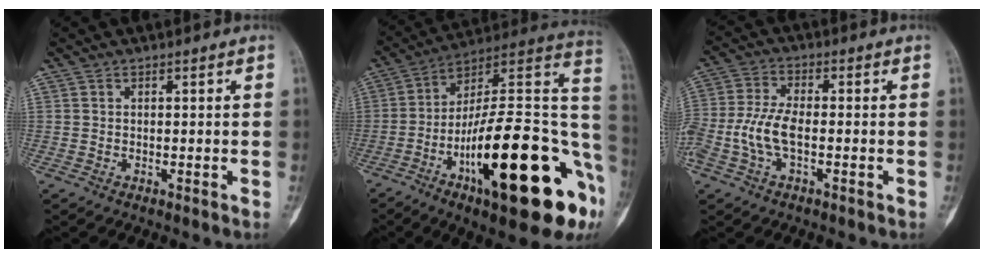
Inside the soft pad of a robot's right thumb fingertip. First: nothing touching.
{"total": 31.6, "force": [-10.0, 9.5, 28.4], "torque": [-0.360, 0.044, -0.148]}
{"total": 7.9, "force": [-1.8, 3.6, 6.8], "torque": [-0.166, 0.021, -0.040]}